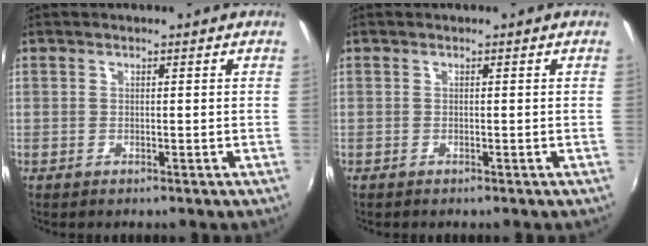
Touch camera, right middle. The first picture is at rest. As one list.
[{"total": 0.0}]